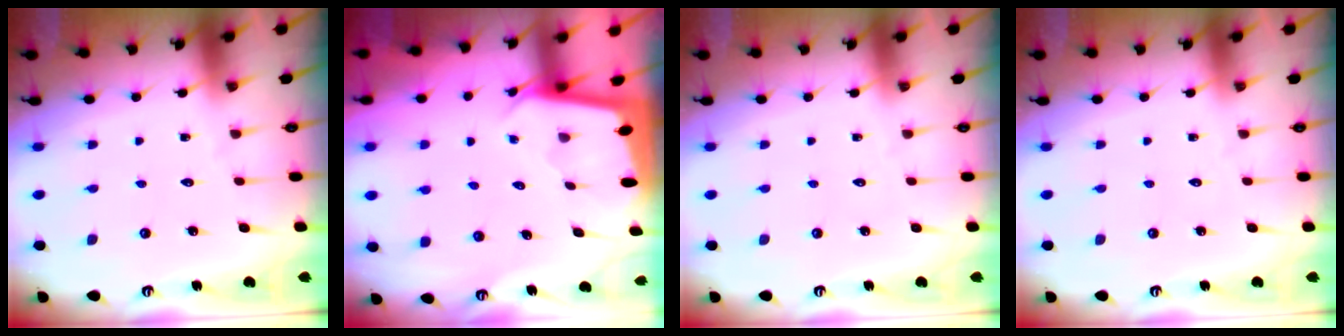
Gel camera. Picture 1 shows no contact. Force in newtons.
{"total": 2.0, "press": 2.0, "slide": 0.1}
{"total": 0.0}
{"total": 0.0}